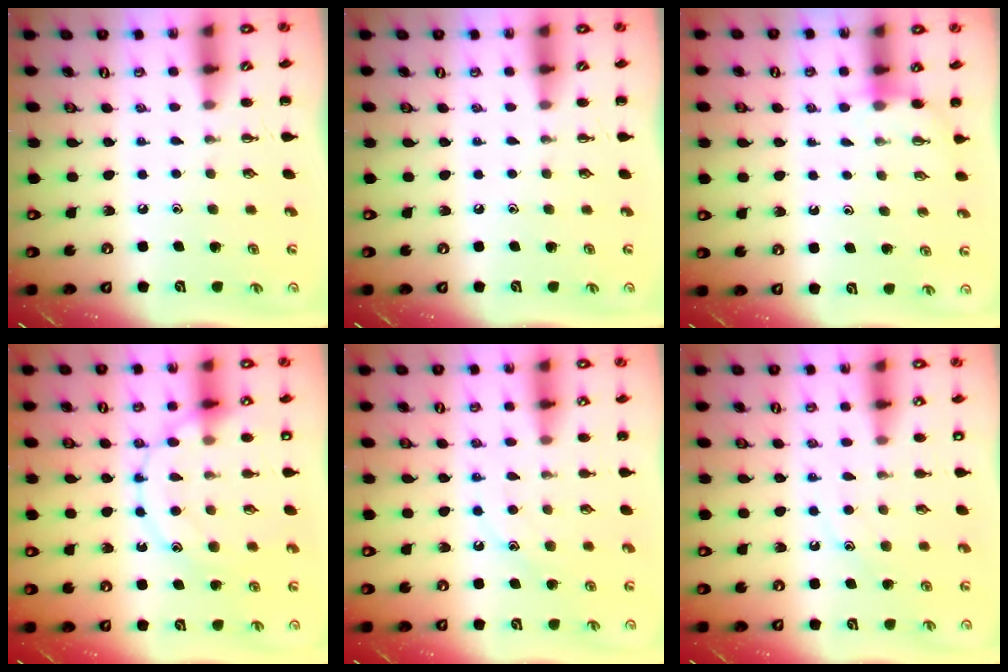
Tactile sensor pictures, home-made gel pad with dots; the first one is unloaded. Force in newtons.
{"total": 0.0}
{"total": 2.6, "press": 2.5, "slide": 0.9}
{"total": 15.9, "press": 15.9, "slide": 1.2}
{"total": 10.6, "press": 10.5, "slide": 1.2}
{"total": 10.3, "press": 10.2, "slide": 1.3}